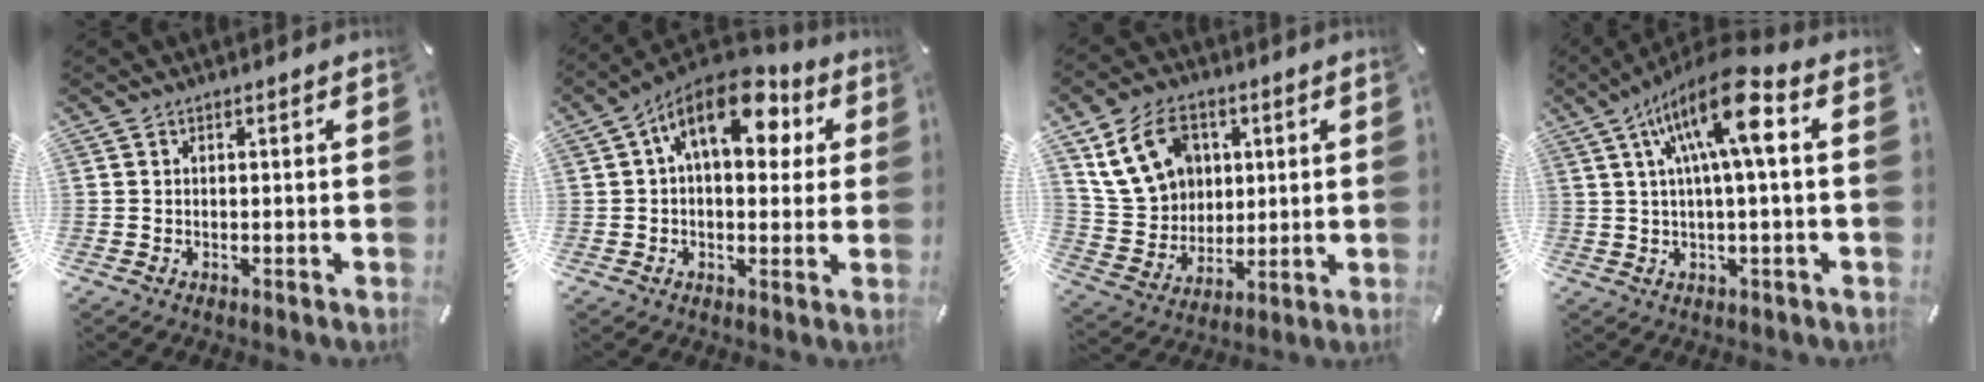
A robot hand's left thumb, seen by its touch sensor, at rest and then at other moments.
{"total": 15.6, "force": [6.0, 8.5, 11.7], "torque": [-0.164, -0.017, 0.101]}
{"total": 14.8, "force": [5.8, 11.8, 6.8], "torque": [-0.138, -0.009, 0.115]}
{"total": 15.7, "force": [4.8, 4.2, 14.4], "torque": [-0.263, -0.006, 0.073]}